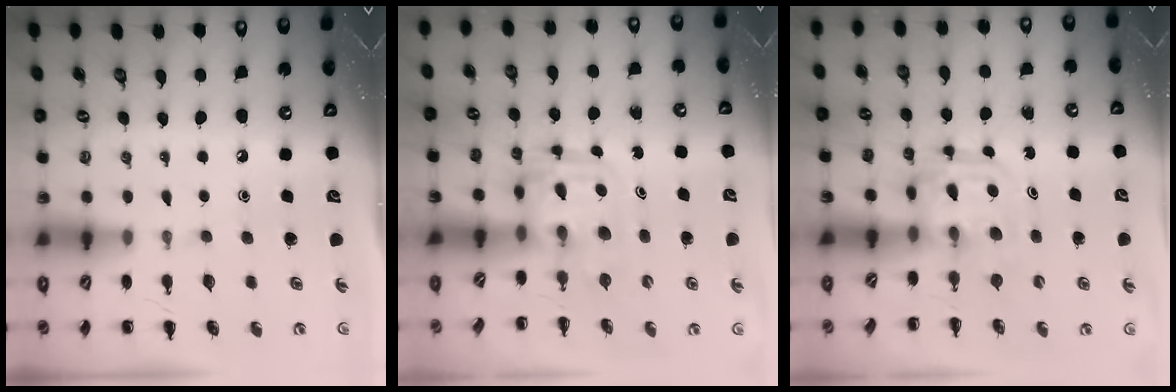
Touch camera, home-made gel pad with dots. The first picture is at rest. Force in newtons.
{"total": 3.0, "press": 3.0, "slide": 0.3}
{"total": 3.1, "press": 3.1, "slide": 0.2}